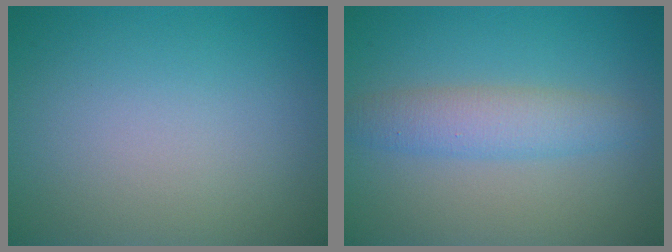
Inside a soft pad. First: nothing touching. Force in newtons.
{"total": 3.3, "press": 3.3, "slide": 0.0}